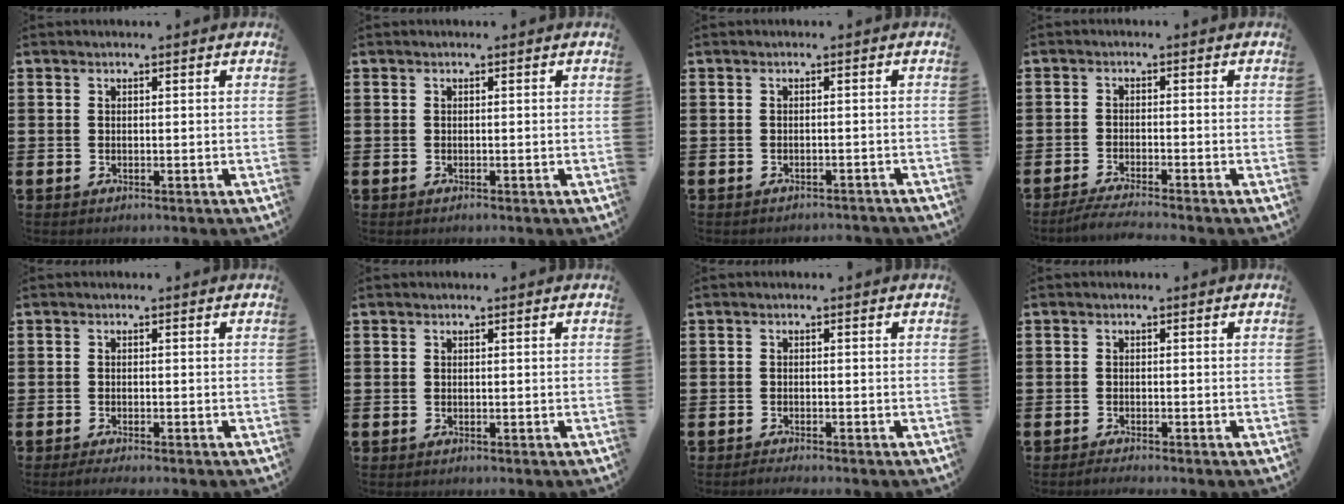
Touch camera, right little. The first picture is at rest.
{"total": 0.0}
{"total": 0.9, "force": [-0.9, 0.0, 0.0], "torque": [-0.002, 0.001, -0.018]}
{"total": 2.2, "force": [-2.0, -0.2, 1.0], "torque": [-0.016, 0.002, -0.037]}
{"total": 0.8, "force": [-0.6, 0.0, 0.5], "torque": [-0.009, -0.002, -0.012]}
{"total": 0.5, "force": [-0.5, 0.0, 0.2], "torque": [-0.002, -0.002, -0.009]}
{"total": 0.8, "force": [-0.7, 0.0, 0.2], "torque": [-0.005, -0.002, -0.014]}
{"total": 0.7, "force": [-0.7, -0.1, 0.3], "torque": [-0.006, -0.002, -0.013]}